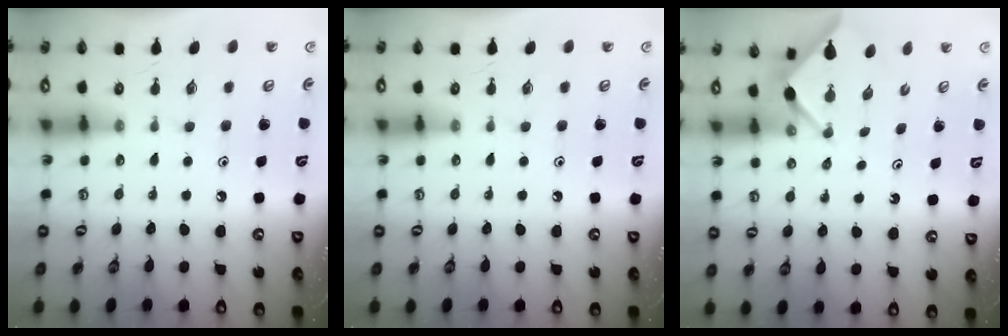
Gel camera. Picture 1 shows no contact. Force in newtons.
{"total": 0.0}
{"total": 3.0, "press": 2.9, "slide": 0.3}